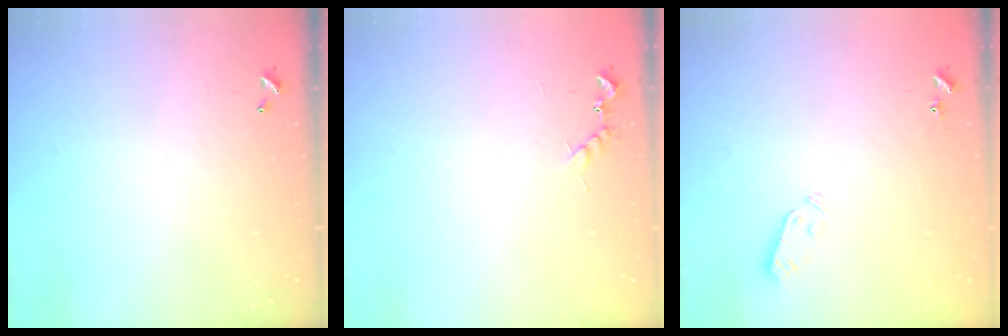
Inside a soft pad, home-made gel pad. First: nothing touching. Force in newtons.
{"total": 6.0, "press": 6.0, "slide": 0.6}
{"total": 3.8, "press": 3.7, "slide": 0.8}